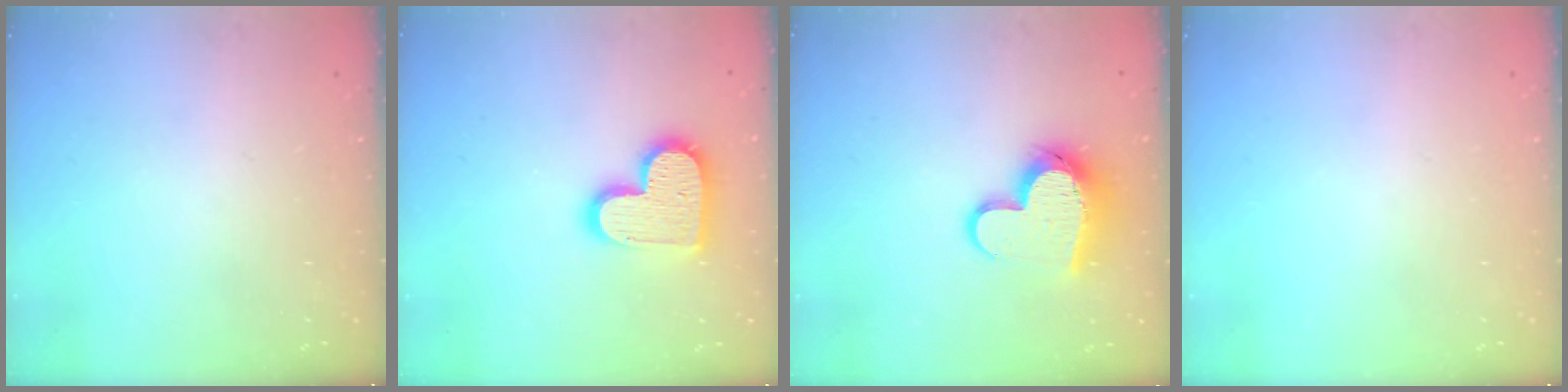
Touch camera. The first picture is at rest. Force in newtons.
{"total": 14.3, "press": 14.2, "slide": 0.7}
{"total": 13.9, "press": 13.8, "slide": 1.8}
{"total": 0.0}